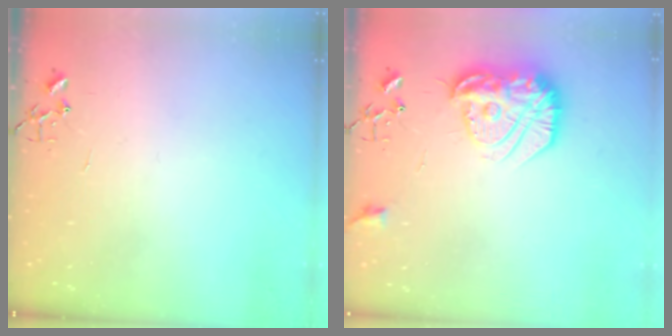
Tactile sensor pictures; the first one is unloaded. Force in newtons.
{"total": 17.6, "press": 17.6, "slide": 1.3}